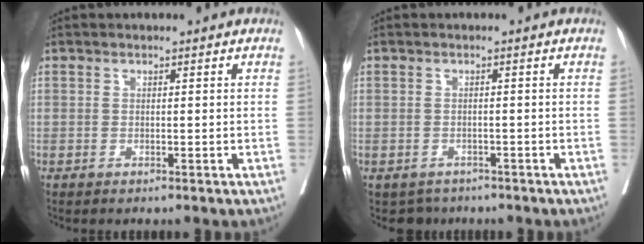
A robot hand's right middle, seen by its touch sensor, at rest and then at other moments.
{"total": 2.7, "force": [-2.1, 1.7, 0.0], "torque": [-0.001, 0.002, -0.031]}